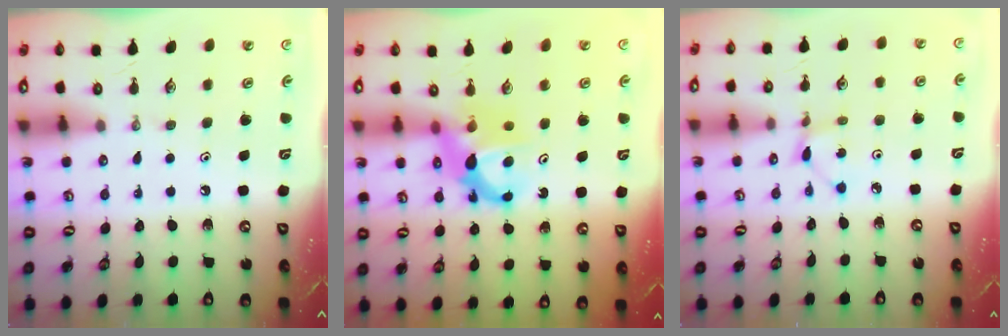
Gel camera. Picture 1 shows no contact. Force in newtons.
{"total": 6.8, "press": 6.8, "slide": 0.2}
{"total": 1.5, "press": 1.5, "slide": 0.2}